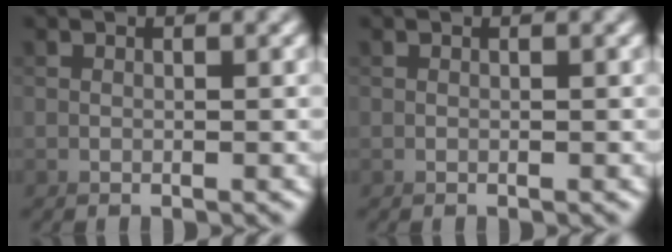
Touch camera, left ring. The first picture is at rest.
{"total": 0.0}